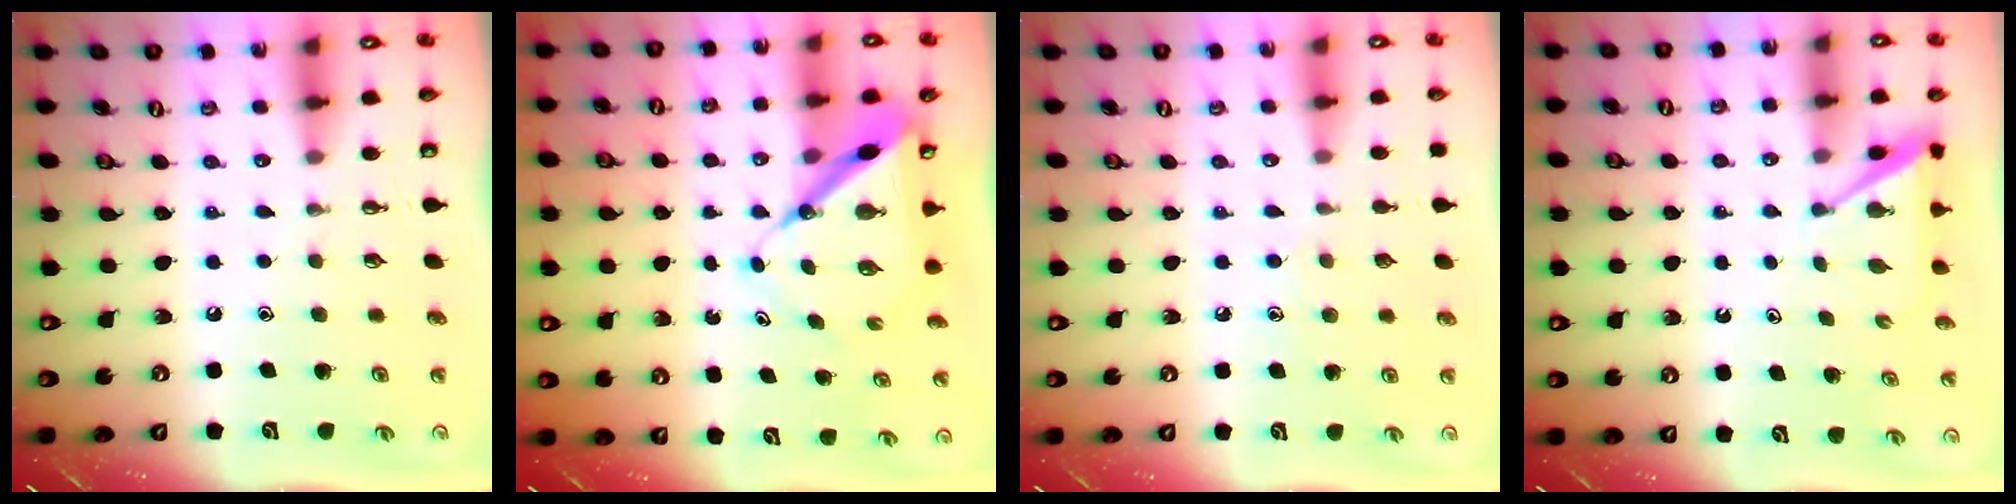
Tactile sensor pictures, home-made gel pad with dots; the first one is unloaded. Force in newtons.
{"total": 8.4, "press": 8.4, "slide": 0.6}
{"total": 6.1, "press": 6.1, "slide": 0.6}
{"total": 4.7, "press": 4.7, "slide": 0.5}